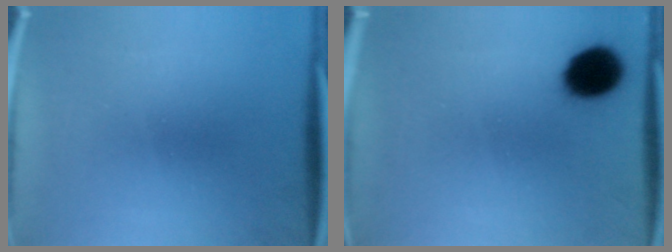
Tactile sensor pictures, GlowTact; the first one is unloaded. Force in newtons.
{"total": 10.3}